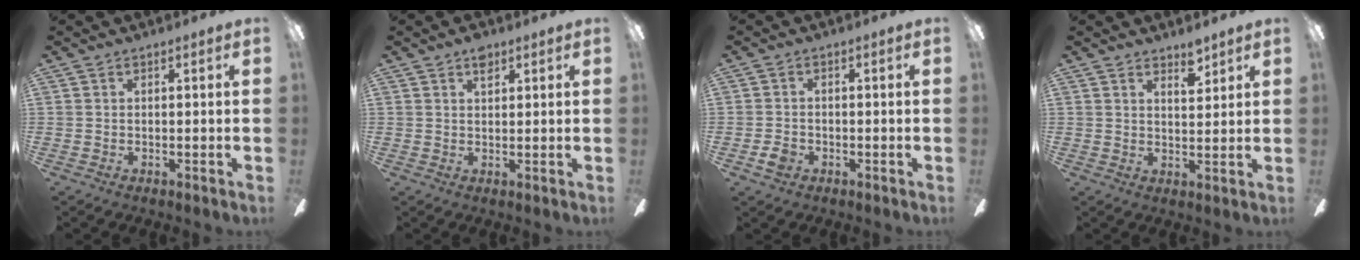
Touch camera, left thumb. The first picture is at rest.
{"total": 3.2, "force": [2.1, 1.6, 1.8], "torque": [-0.023, -0.004, 0.034]}
{"total": 3.2, "force": [-1.5, 2.4, 1.6], "torque": [-0.036, 0.005, -0.031]}
{"total": 4.5, "force": [3.8, 1.5, 1.9], "torque": [-0.012, -0.023, 0.062]}